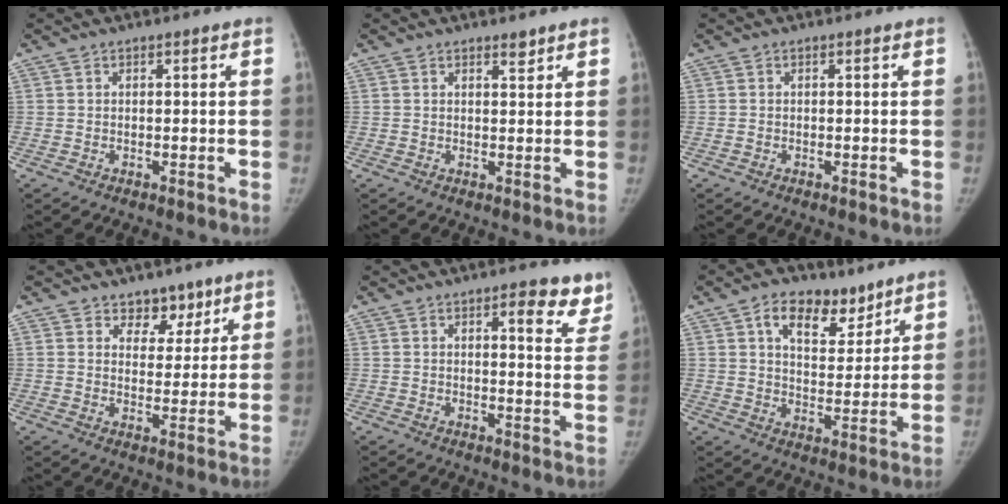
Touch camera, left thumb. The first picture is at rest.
{"total": 1.5, "force": [1.3, 0.4, 0.6], "torque": [0.001, -0.009, 0.019]}
{"total": 0.0}
{"total": 6.0, "force": [4.2, 3.9, 1.6], "torque": [0.020, -0.025, 0.065]}
{"total": 8.2, "force": [5.7, 2.8, 5.1], "torque": [-0.027, -0.031, 0.063]}
{"total": 10.8, "force": [6.5, 6.3, 5.8], "torque": [-0.059, -0.033, 0.107]}